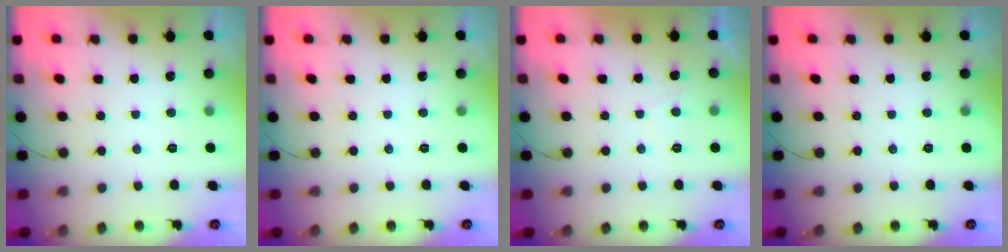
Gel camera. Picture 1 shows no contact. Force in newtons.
{"total": 0.0}
{"total": 2.0, "press": 1.9, "slide": 0.7}
{"total": 0.0}